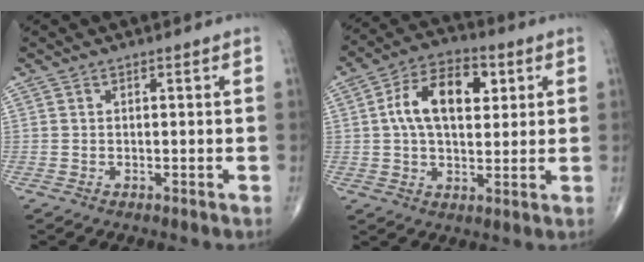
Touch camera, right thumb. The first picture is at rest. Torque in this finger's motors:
{"motor_torque": [0.53, 2.31, 1.13, 0.26, 0.12]}